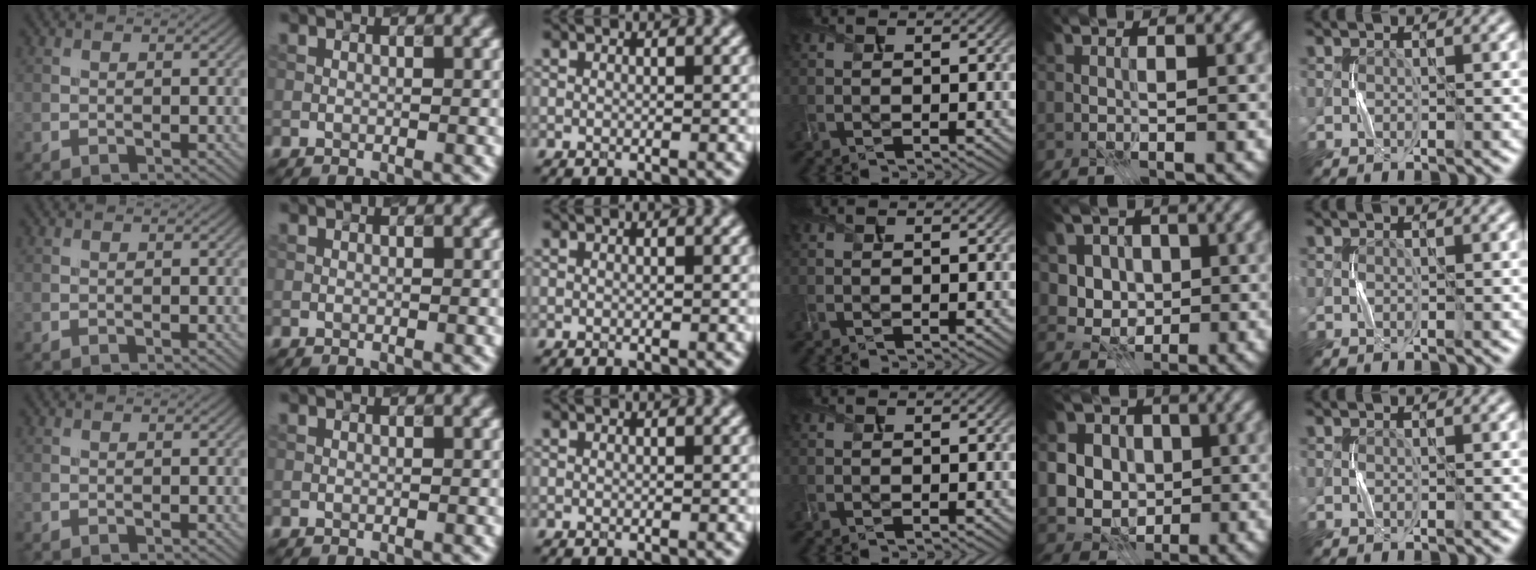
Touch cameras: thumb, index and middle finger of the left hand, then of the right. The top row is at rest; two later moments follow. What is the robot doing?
{"motion": "press", "object": "joystick"}